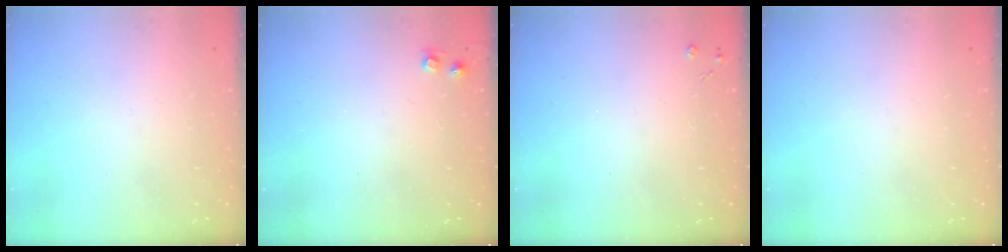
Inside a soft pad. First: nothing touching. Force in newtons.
{"total": 3.6, "press": 3.6, "slide": 0.6}
{"total": 2.5, "press": 2.5, "slide": 0.5}
{"total": 0.0}